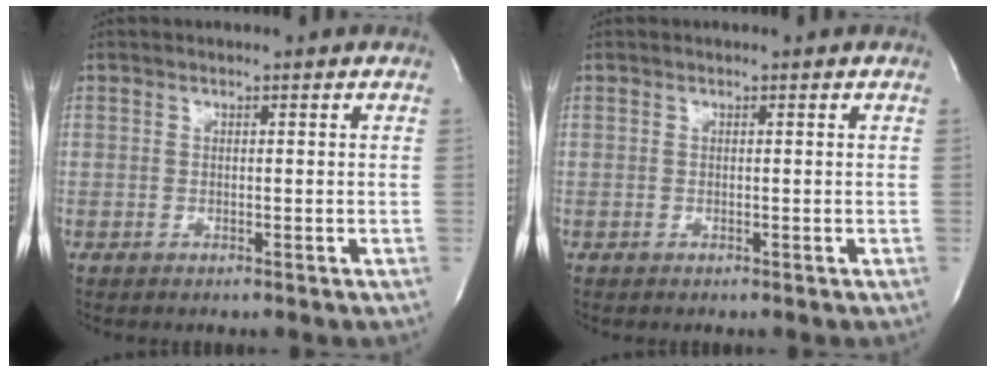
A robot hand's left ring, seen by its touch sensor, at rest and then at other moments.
{"total": 0.0}